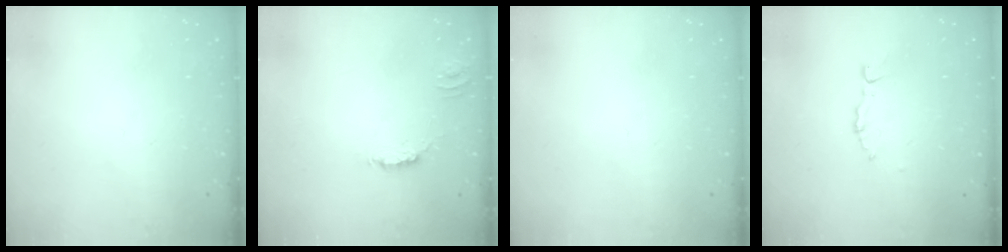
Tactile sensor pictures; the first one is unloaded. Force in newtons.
{"total": 2.7, "press": 2.7, "slide": 0.2}
{"total": 0.0}
{"total": 2.7, "press": 2.7, "slide": 0.2}